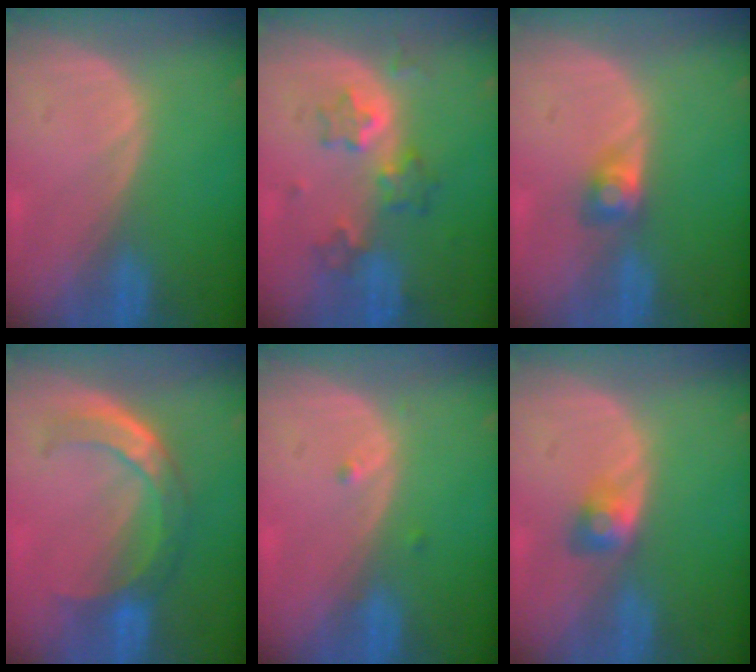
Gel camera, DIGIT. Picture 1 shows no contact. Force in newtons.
{"total": 6.0, "press": 5.8, "slide": 1.8}
{"total": 2.7, "press": 2.5, "slide": 1.0}
{"total": 8.0, "press": 6.7, "slide": 4.3}
{"total": 1.0, "press": 0.8, "slide": 0.6}
{"total": 2.8, "press": 2.6, "slide": 1.2}